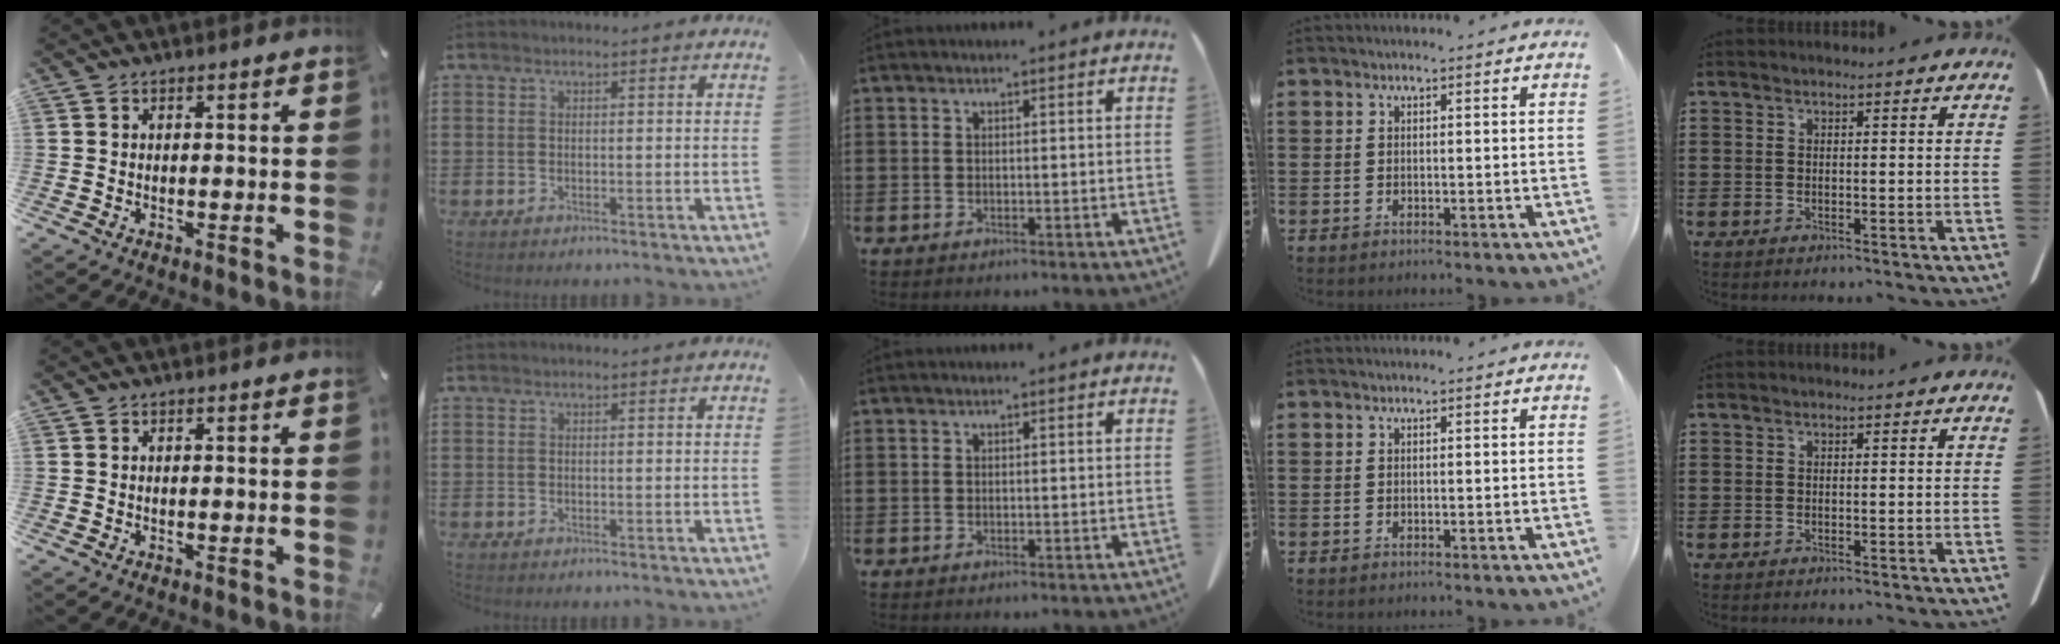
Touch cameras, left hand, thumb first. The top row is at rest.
{}